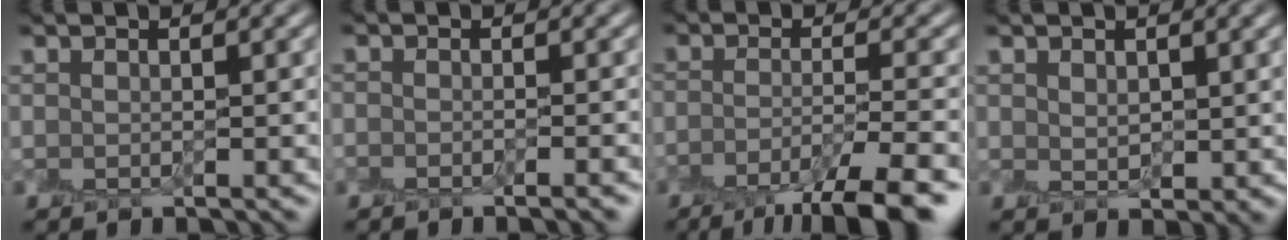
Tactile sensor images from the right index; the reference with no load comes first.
{"total": 1.1, "force": [-1.0, 0.1, 0.5], "torque": [0.005, 0.003, -0.017]}
{"total": 7.5, "force": [-5.0, 1.6, 5.3], "torque": [-0.063, -0.003, -0.084]}
{"total": 1.5, "force": [0.9, 0.9, 0.8], "torque": [-0.012, 0.003, 0.025]}